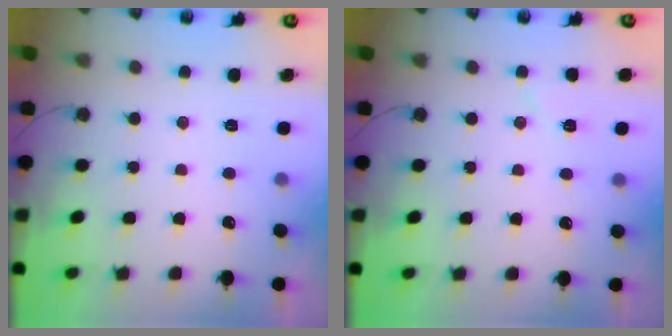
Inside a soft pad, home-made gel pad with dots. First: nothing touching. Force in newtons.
{"total": 5.1, "press": 4.8, "slide": 1.6}